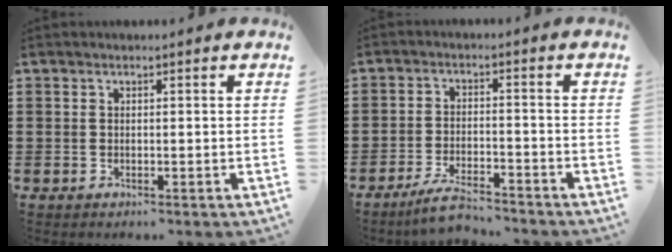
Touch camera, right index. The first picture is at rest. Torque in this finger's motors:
{"motor_torque": [-0.27, 0.02, -0.27, -0.17]}